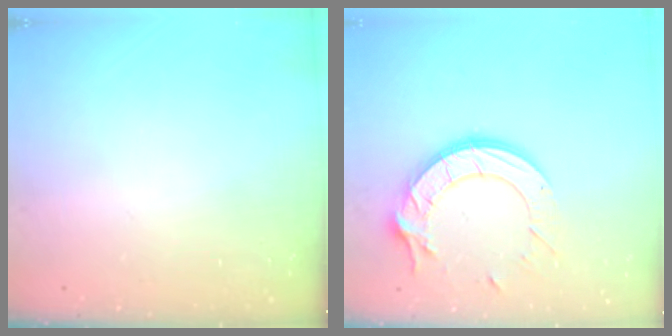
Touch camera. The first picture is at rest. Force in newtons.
{"total": 15.2, "press": 15.2, "slide": 1.3}